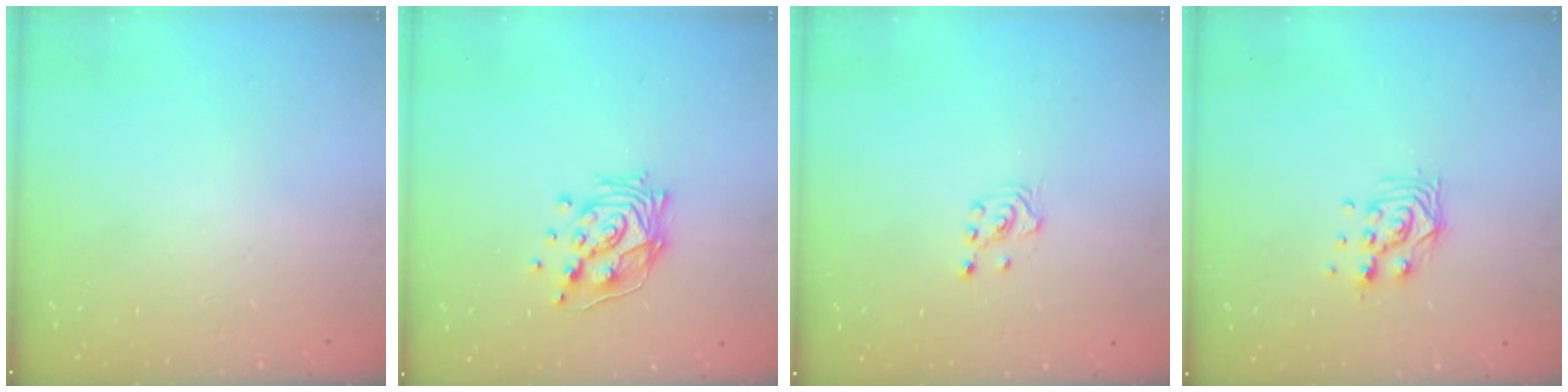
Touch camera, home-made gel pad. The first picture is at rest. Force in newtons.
{"total": 13.4, "press": 13.4, "slide": 1.6}
{"total": 2.1, "press": 2.1, "slide": 0.1}
{"total": 8.8, "press": 8.8, "slide": 0.7}